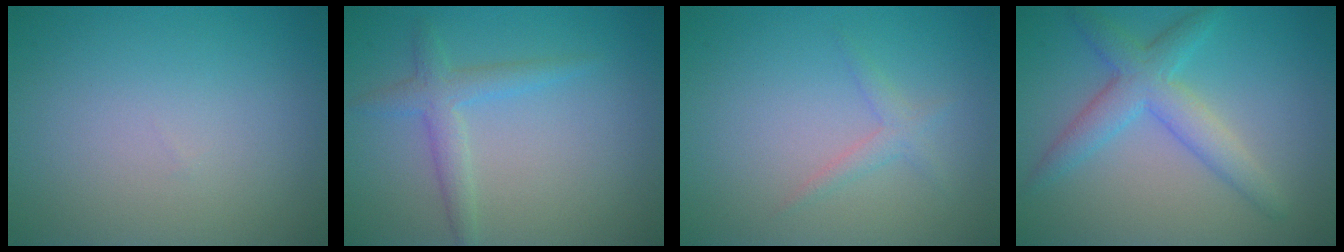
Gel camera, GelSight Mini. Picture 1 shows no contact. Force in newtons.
{"total": 1.8, "press": 1.8, "slide": 0.1}
{"total": 1.3, "press": 1.3, "slide": 0.2}
{"total": 4.2, "press": 4.2, "slide": 0.1}